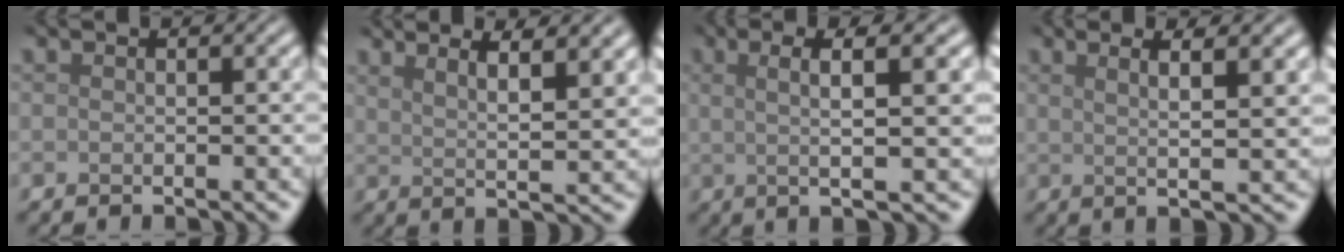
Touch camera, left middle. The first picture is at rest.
{"total": 6.4, "force": [3.7, 1.7, 4.9], "torque": [-0.050, 0.016, 0.040]}
{"total": 6.3, "force": [1.4, 1.3, 6.0], "torque": [-0.092, 0.010, 0.020]}
{"total": 5.4, "force": [2.3, 1.3, 4.7], "torque": [-0.058, 0.015, 0.020]}